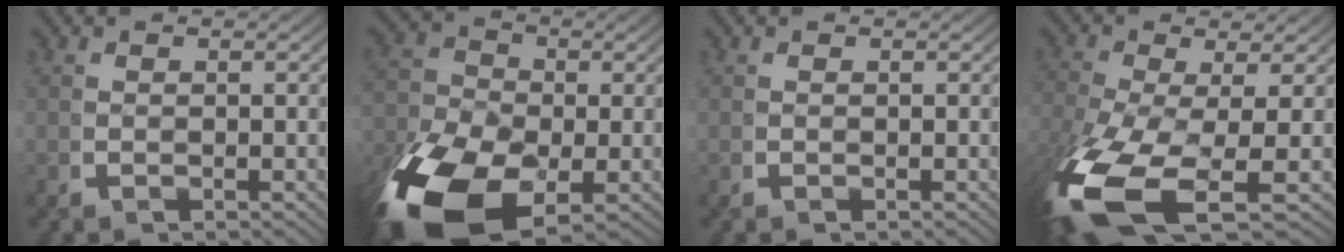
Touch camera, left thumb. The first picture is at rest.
{"total": 12.1, "force": [-5.4, 7.1, 8.1], "torque": [-0.161, -0.050, -0.072]}
{"total": 0.0}
{"total": 11.7, "force": [-4.5, 5.8, 9.1], "torque": [-0.217, -0.052, -0.051]}